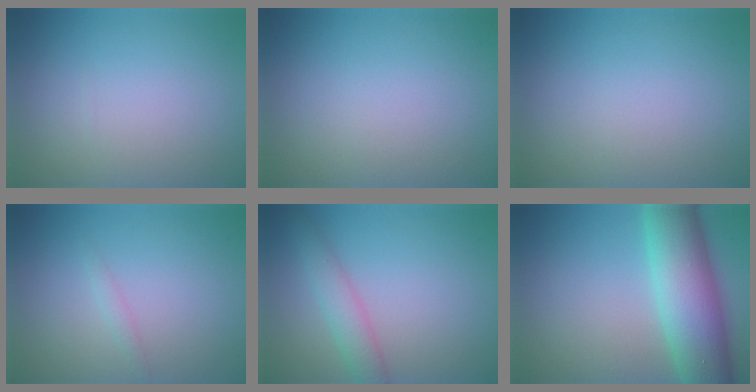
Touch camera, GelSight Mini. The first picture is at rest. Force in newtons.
{"total": 0.0}
{"total": 0.0}
{"total": 0.7, "press": 0.7, "slide": 0.0}
{"total": 2.8, "press": 2.8, "slide": 0.1}
{"total": 10.1, "press": 10.1, "slide": 0.2}